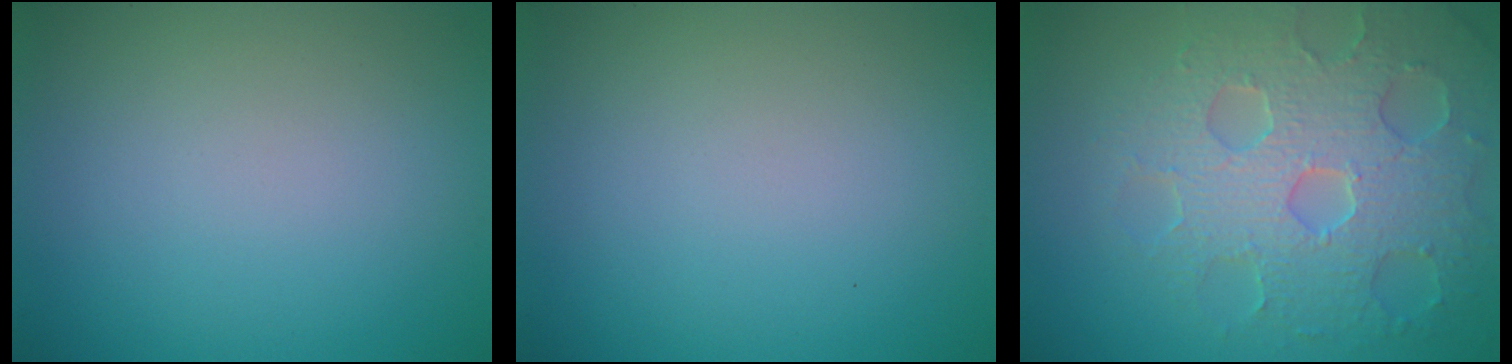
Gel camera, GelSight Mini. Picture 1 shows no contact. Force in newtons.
{"total": 0.0}
{"total": 7.5, "press": 5.8, "slide": 4.8}